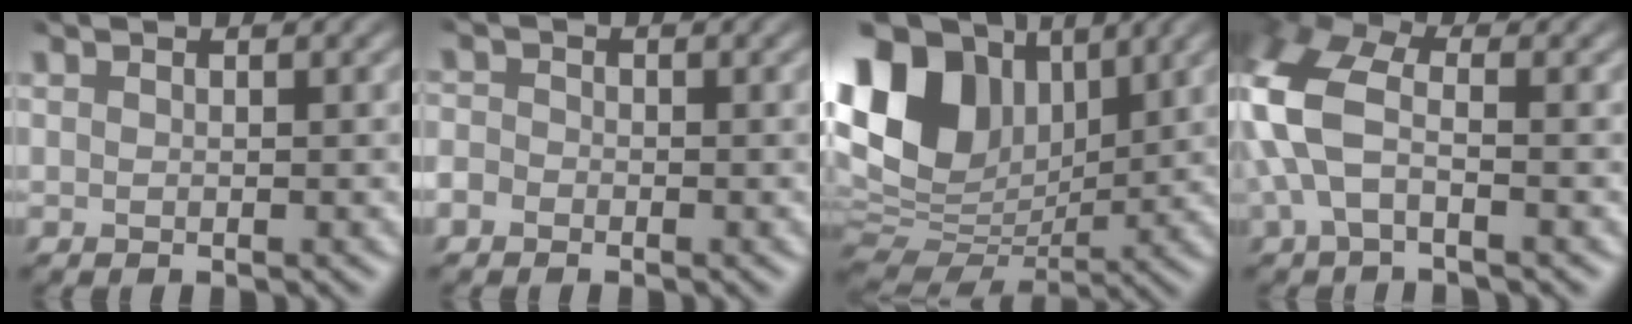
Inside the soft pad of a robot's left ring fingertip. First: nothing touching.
{"total": 1.8, "force": [-1.6, 0.7, -0.6], "torque": [-0.003, -0.005, -0.022]}
{"total": 11.8, "force": [3.5, 8.5, 7.4], "torque": [-0.176, 0.015, 0.076]}
{"total": 6.2, "force": [-1.0, 3.7, 4.8], "torque": [-0.152, 0.003, -0.020]}